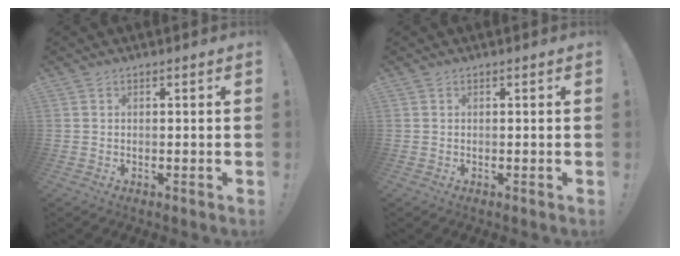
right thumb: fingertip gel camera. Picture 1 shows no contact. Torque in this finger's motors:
{"motor_torque": [0.00, 0.00, 0.00, 0.00, 0.01]}